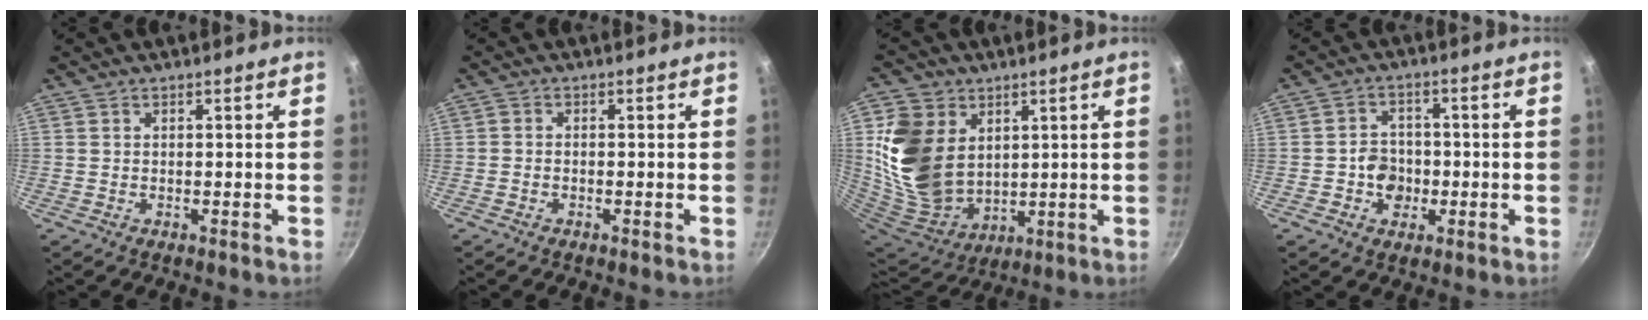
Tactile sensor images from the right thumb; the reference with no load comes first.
{"total": 1.1, "force": [-0.7, 0.6, 0.5], "torque": [-0.014, 0.008, -0.018]}
{"total": 17.9, "force": [4.7, 13.7, 10.5], "torque": [-0.190, -0.026, 0.110]}
{"total": 5.9, "force": [-1.3, 4.9, 2.9], "torque": [-0.022, 0.011, -0.028]}